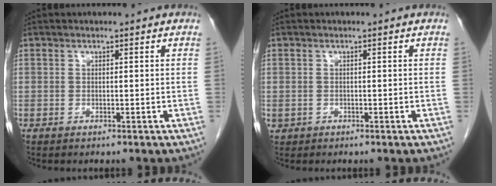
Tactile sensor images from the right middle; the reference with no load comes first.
{"total": 0.7, "force": [-0.2, 0.6, 0.1], "torque": [-0.003, 0.004, 0.001]}